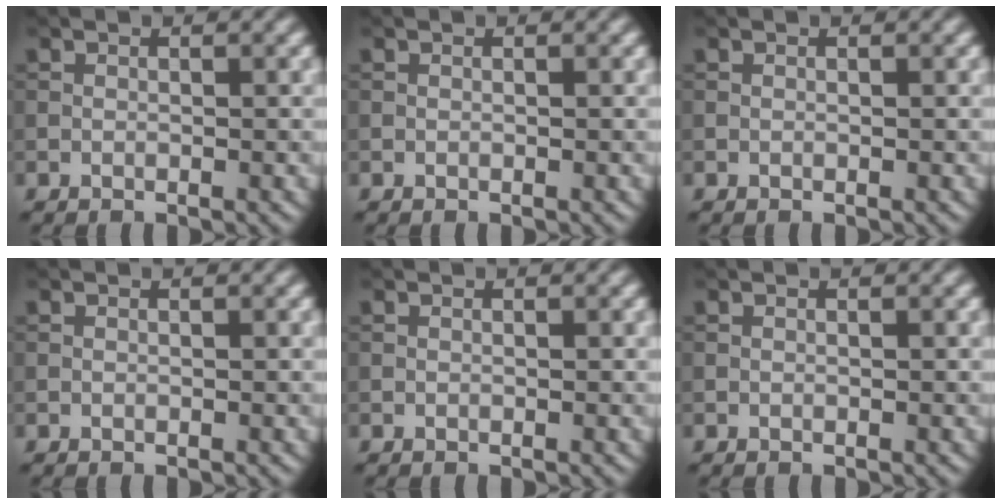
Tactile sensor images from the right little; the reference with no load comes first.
{"total": 0.0}
{"total": 0.0}
{"total": 0.0}
{"total": 0.0}
{"total": 0.0}